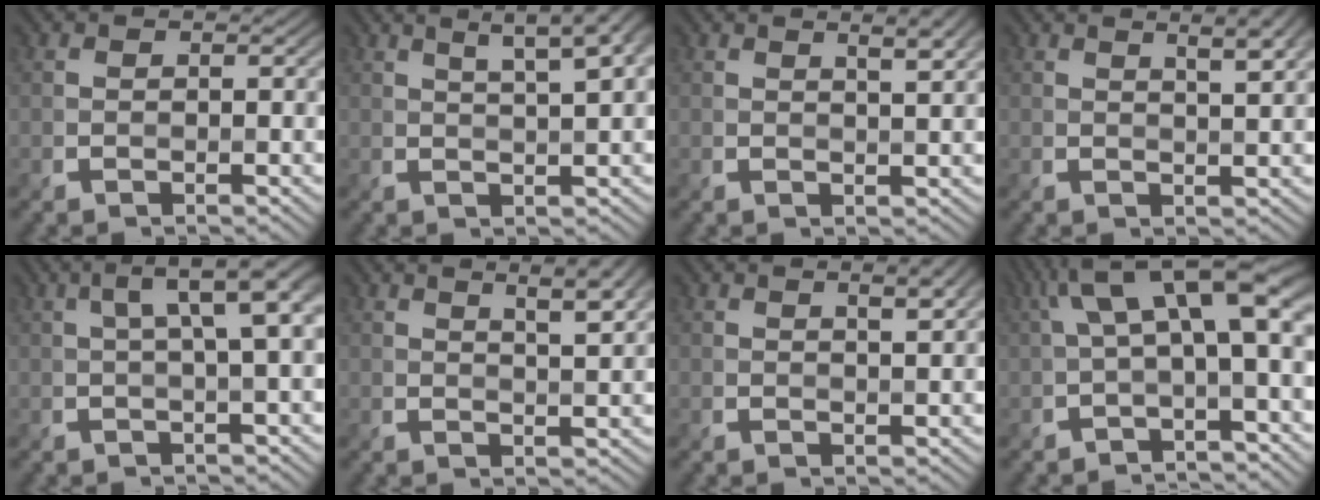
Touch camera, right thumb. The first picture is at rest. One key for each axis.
{"total": 8.6, "fx": 4.7, "fy": 2.3, "fz": 6.8, "tx": -0.083, "ty": 0.033, "tz": 0.049}
{"total": 3.7, "fx": 2.1, "fy": 0.8, "fz": 2.9, "tx": -0.045, "ty": 0.003, "tz": 0.033}
{"total": 4.7, "fx": 2.6, "fy": 1.1, "fz": 3.8, "tx": -0.059, "ty": 0.008, "tz": 0.037}
{"total": 7.7, "fx": 1.8, "fy": 1.8, "fz": 7.3, "tx": -0.089, "ty": 0.034, "tz": 0.024}
{"total": 5.9, "fx": 3.3, "fy": 1.4, "fz": 4.7, "tx": -0.067, "ty": 0.011, "tz": 0.048}
{"total": 3.1, "fx": 1.7, "fy": 0.7, "fz": 2.4, "tx": -0.038, "ty": 0.002, "tz": 0.026}
{"total": 9.1, "fx": 1.4, "fy": 2.6, "fz": 8.6, "tx": -0.146, "ty": 0.019, "tz": 0.022}